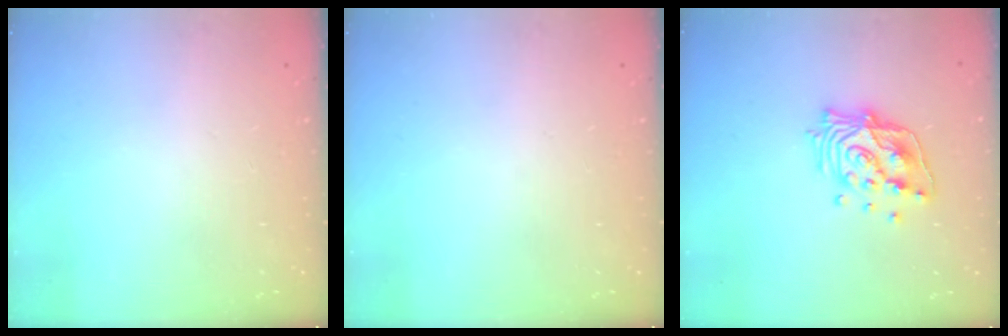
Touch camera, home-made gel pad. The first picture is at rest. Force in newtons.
{"total": 0.0}
{"total": 14.7, "press": 14.6, "slide": 1.3}